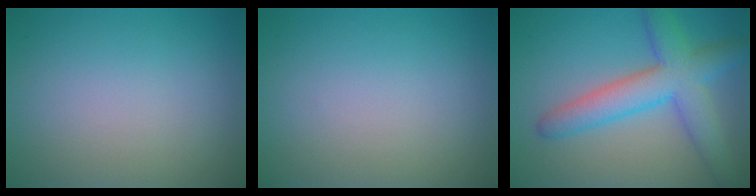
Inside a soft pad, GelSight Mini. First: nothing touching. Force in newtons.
{"total": 0.0}
{"total": 6.5, "press": 6.5, "slide": 0.3}